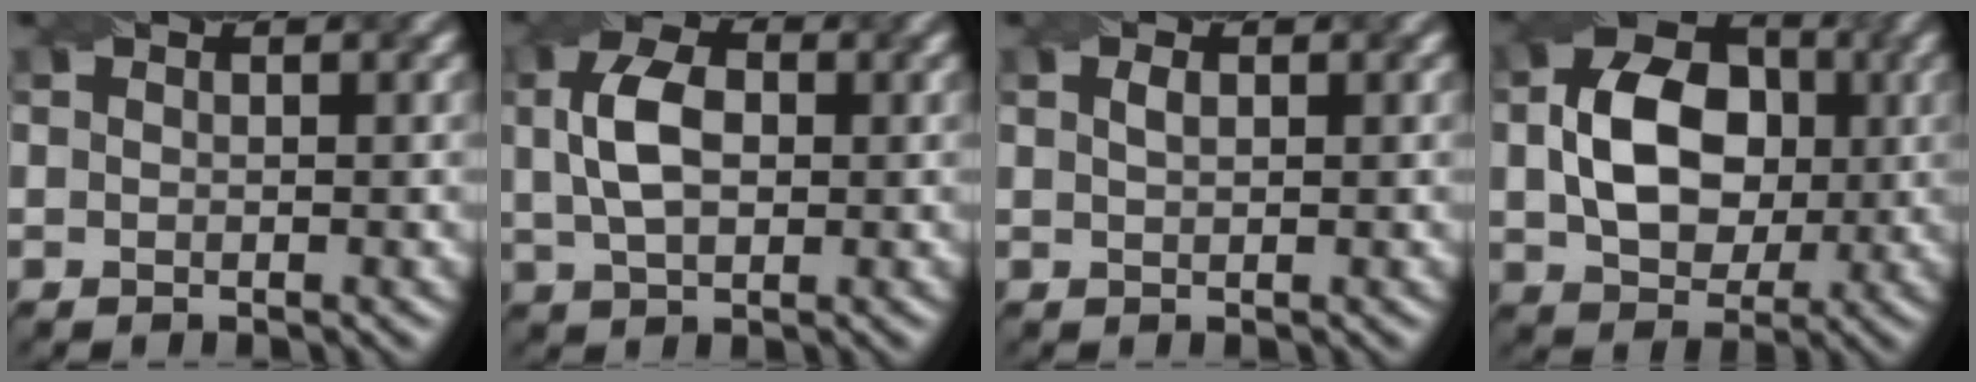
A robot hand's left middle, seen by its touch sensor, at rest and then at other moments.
{"total": 5.2, "force": [0.7, 3.2, 4.0], "torque": [-0.087, 0.008, 0.010]}
{"total": 0.9, "force": [0.4, 0.4, 0.7], "torque": [-0.015, 0.002, 0.009]}
{"total": 8.4, "force": [0.6, 6.1, 5.7], "torque": [-0.116, 0.004, 0.011]}